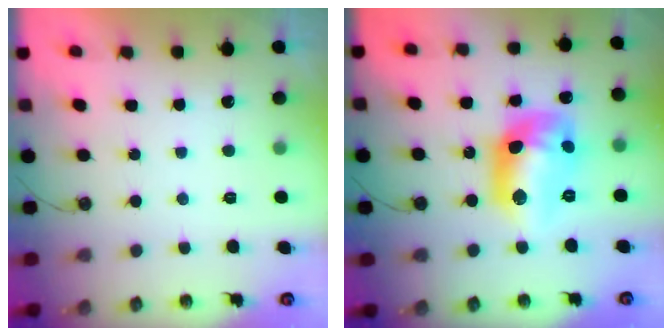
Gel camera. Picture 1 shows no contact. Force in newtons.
{"total": 14.6, "press": 14.6, "slide": 1.3}